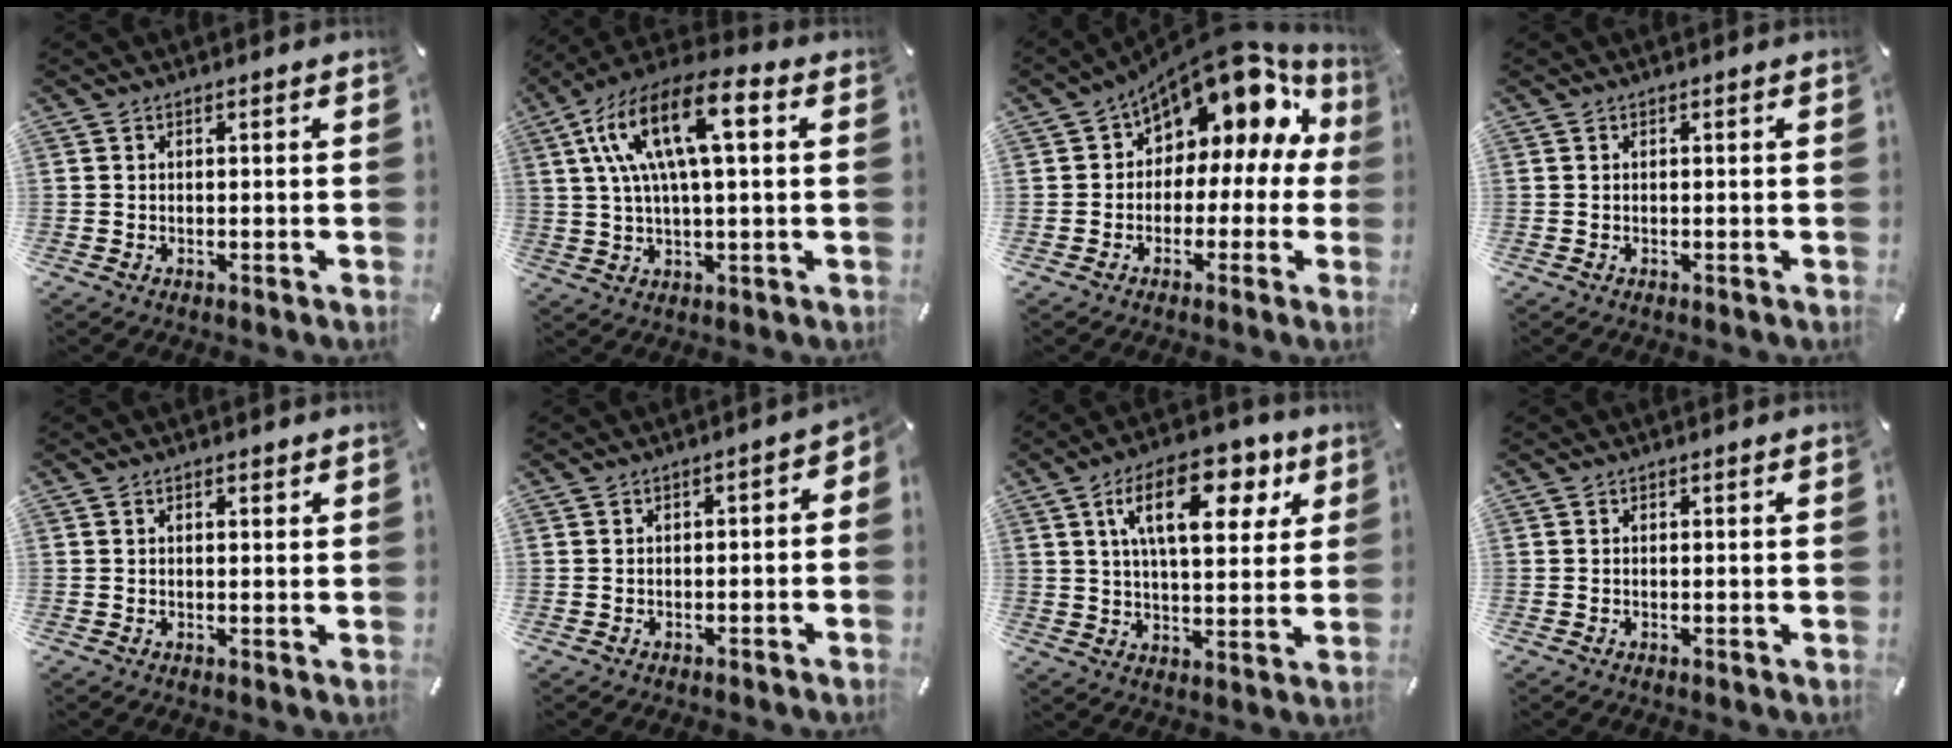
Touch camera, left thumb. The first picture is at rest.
{"total": 15.9, "force": [5.0, 6.1, 13.9], "torque": [-0.292, 0.000, 0.082]}
{"total": 12.4, "force": [7.9, 7.0, 6.6], "torque": [-0.096, -0.071, 0.130]}
{"total": 0.0}
{"total": 1.0, "force": [0.7, 0.5, 0.4], "torque": [-0.010, 0.004, 0.011]}
{"total": 2.7, "force": [-1.7, 1.4, 1.6], "torque": [-0.027, 0.014, -0.032]}
{"total": 17.1, "force": [8.0, 8.4, 12.5], "torque": [-0.196, -0.011, 0.130]}
{"total": 0.0}